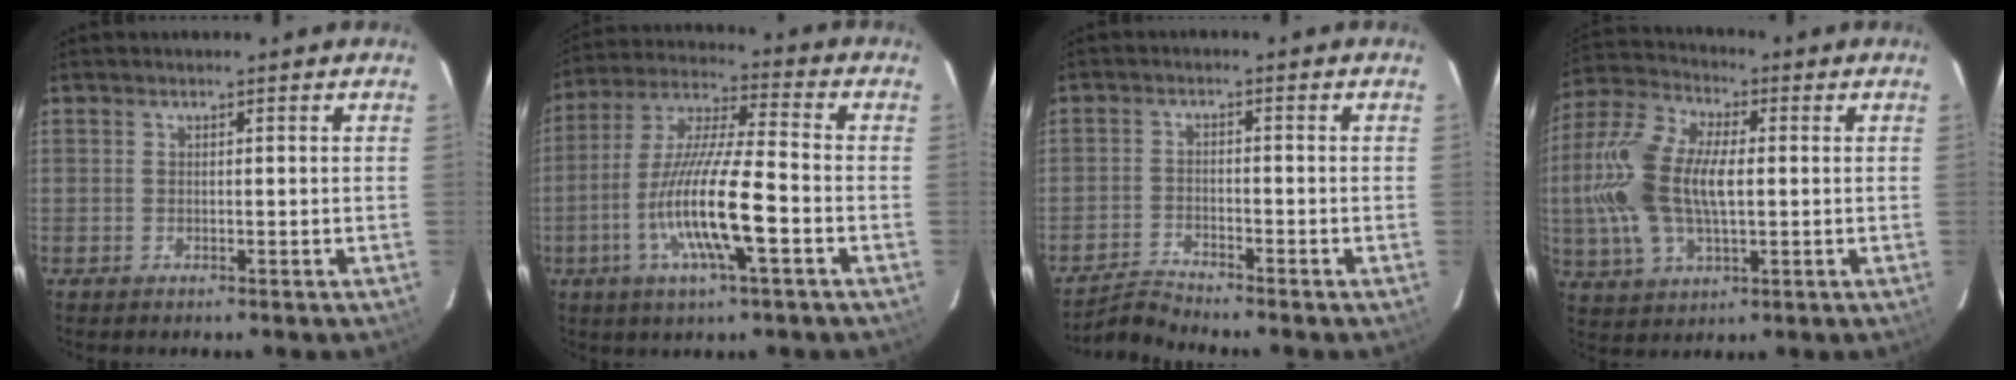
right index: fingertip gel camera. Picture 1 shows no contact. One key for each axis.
{"total": 15.2, "fx": -5.0, "fy": 1.7, "fz": 14.2, "tx": -0.283, "ty": -0.007, "tz": -0.099}
{"total": 3.9, "fx": -3.9, "fy": -0.8, "fz": 0.0, "tx": -0.017, "ty": 0.003, "tz": -0.081}
{"total": 16.0, "fx": 0.2, "fy": 8.3, "fz": 13.7, "tx": -0.302, "ty": 0.015, "tz": 0.001}